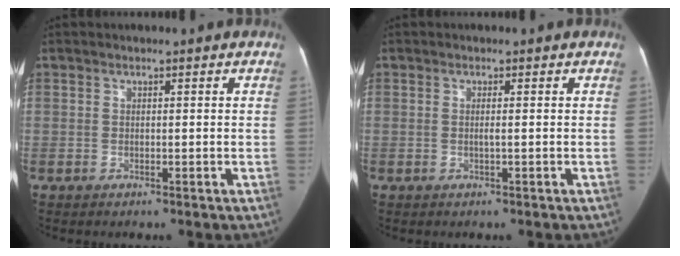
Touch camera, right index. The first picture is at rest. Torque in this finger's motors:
{"motor_torque": [-0.04, 0.01, -0.01, 0.02]}